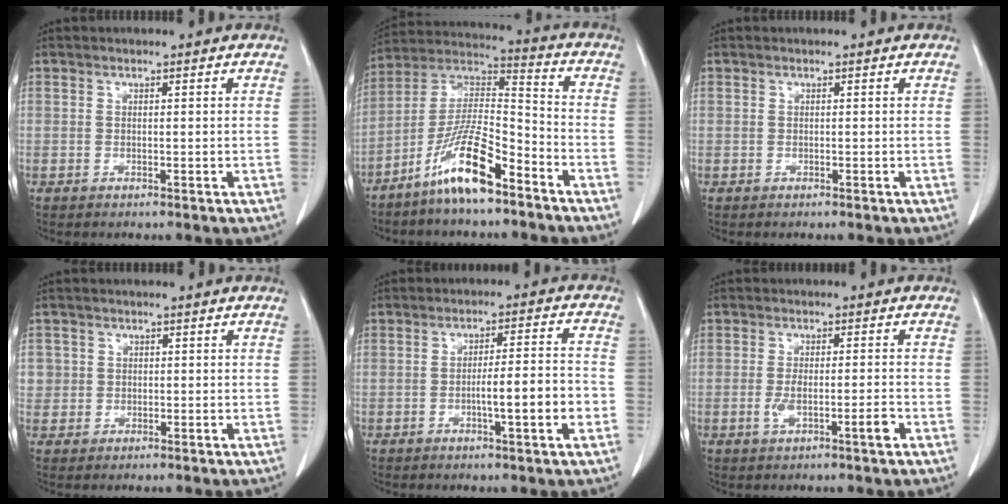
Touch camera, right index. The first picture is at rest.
{"total": 13.2, "force": [-8.5, 2.3, 9.8], "torque": [-0.195, 0.003, -0.160]}
{"total": 0.0}
{"total": 2.6, "force": [0.5, 2.6, 0.1], "torque": [0.016, 0.003, 0.009]}
{"total": 7.4, "force": [-2.1, 0.2, 7.1], "torque": [-0.109, 0.009, -0.032]}
{"total": 4.4, "force": [-1.7, 0.7, 4.1], "torque": [-0.078, 0.002, -0.025]}